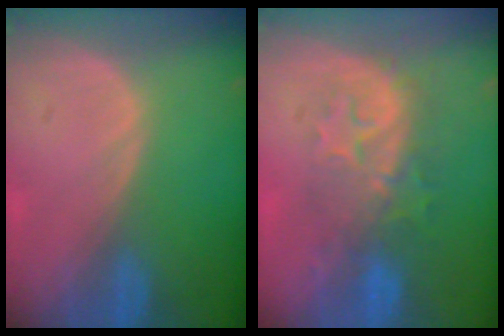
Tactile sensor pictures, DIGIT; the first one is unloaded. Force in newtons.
{"total": 8.0, "press": 7.8, "slide": 1.7}